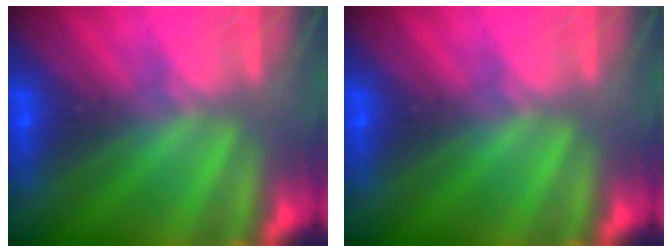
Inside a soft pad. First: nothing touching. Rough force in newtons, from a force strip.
{"total": 0.0}